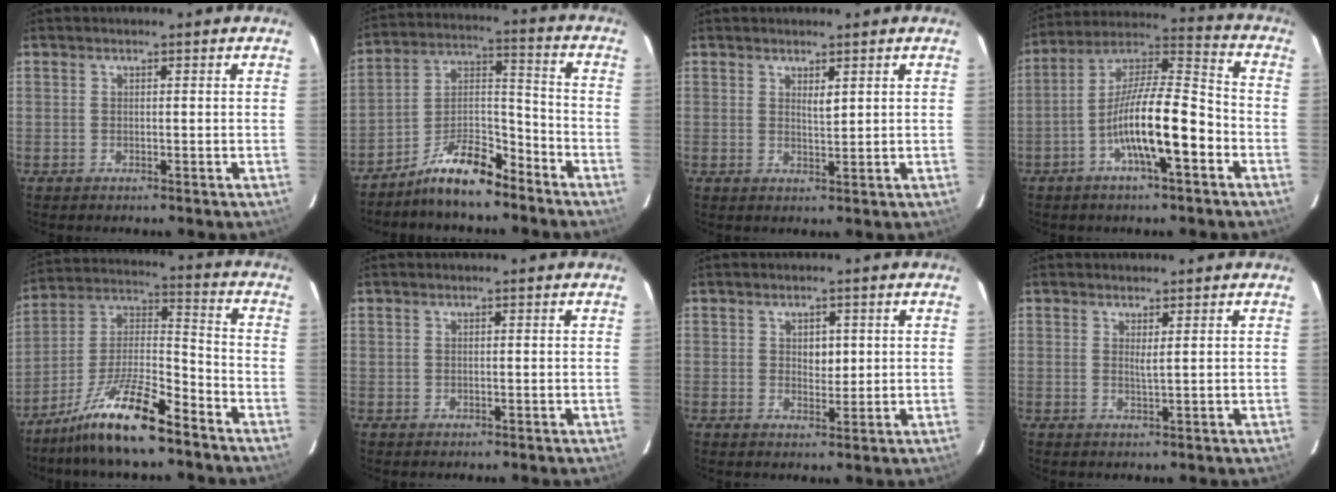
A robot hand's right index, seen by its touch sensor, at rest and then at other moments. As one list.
[{"total": 10.3, "force": [-8.3, 1.6, 6.0], "torque": [-0.118, 0.014, -0.151]}, {"total": 1.5, "force": [0.9, 0.3, 1.2], "torque": [-0.023, -0.005, 0.017]}, {"total": 14.3, "force": [-5.0, 2.4, 13.2], "torque": [-0.241, 0.014, -0.088]}, {"total": 14.6, "force": [-10.5, 2.0, 9.9], "torque": [-0.195, -0.001, -0.189]}, {"total": 0.0}, {"total": 2.7, "force": [0.7, 1.7, 2.0], "torque": [-0.024, -0.002, 0.012]}, {"total": 1.1, "force": [0.5, -0.2, 1.0], "torque": [-0.021, -0.006, 0.010]}]